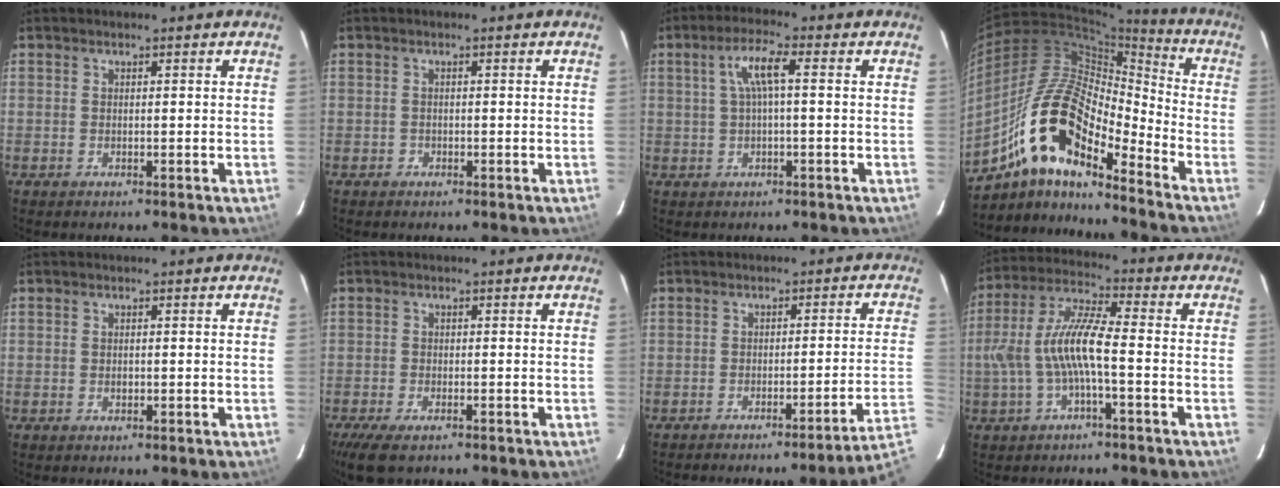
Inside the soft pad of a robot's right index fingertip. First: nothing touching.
{"total": 0.7, "force": [-0.5, 0.5, 0.0], "torque": [0.001, 0.004, -0.008]}
{"total": 5.1, "force": [0.6, 0.7, 5.0], "torque": [-0.096, 0.010, 0.014]}
{"total": 18.2, "force": [-11.6, 5.8, 12.7], "torque": [-0.230, 0.001, -0.232]}
{"total": 0.8, "force": [-0.2, 0.5, 0.5], "torque": [-0.008, 0.002, -0.002]}
{"total": 5.9, "force": [-4.2, 2.1, 3.6], "torque": [-0.086, -0.021, -0.078]}
{"total": 6.4, "force": [-4.6, -3.5, 2.8], "torque": [-0.046, -0.014, -0.058]}
{"total": 10.3, "force": [-2.0, 2.1, 9.9], "torque": [-0.210, 0.011, -0.035]}